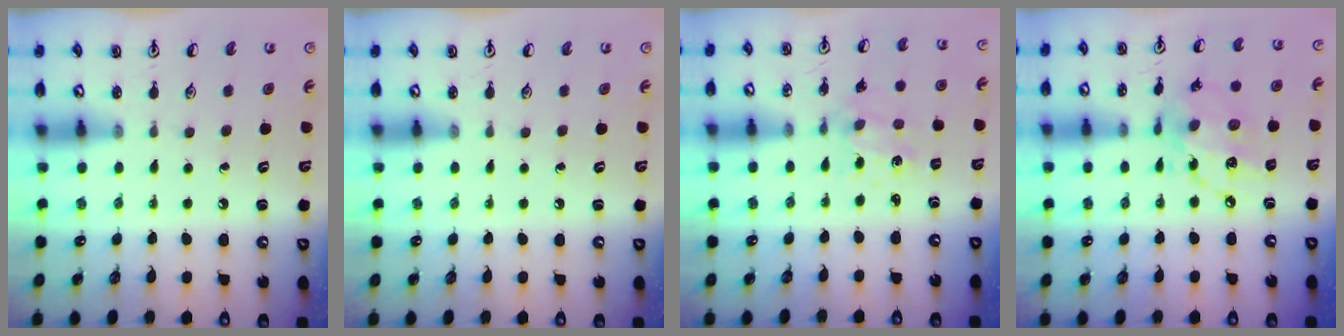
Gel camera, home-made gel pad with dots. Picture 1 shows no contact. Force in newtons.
{"total": 0.0}
{"total": 2.0, "press": 2.0, "slide": 0.2}
{"total": 14.0, "press": 14.0, "slide": 0.8}